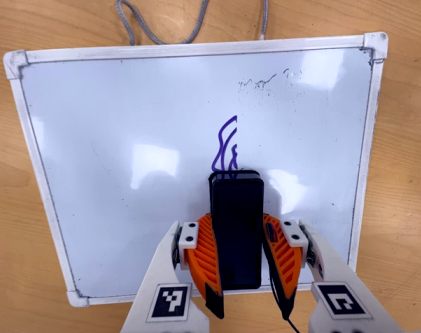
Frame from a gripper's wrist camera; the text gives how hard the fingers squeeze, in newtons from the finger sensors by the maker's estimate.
{"total": 7.7, "left": 6.2, "right": 9.1}